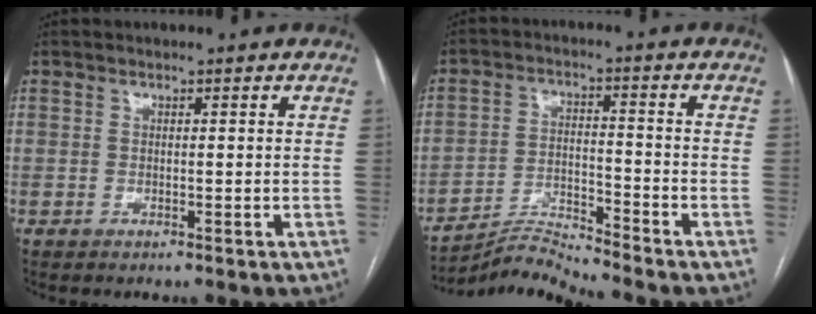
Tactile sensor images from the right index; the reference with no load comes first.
{"total": 7.0, "force": [-6.6, -2.5, -0.2], "torque": [-0.012, 0.001, -0.120]}